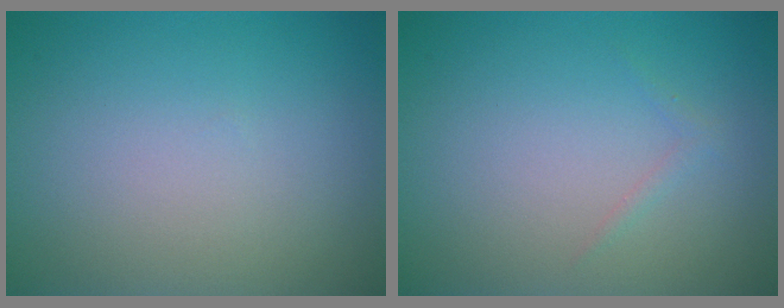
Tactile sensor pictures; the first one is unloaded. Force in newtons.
{"total": 0.6, "press": 0.6, "slide": 0.0}